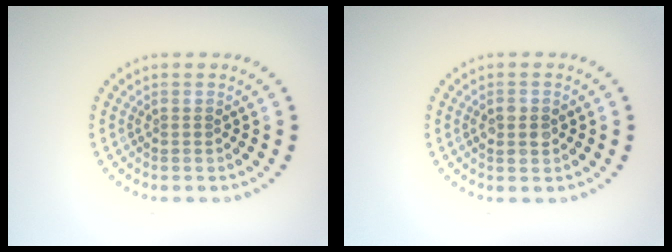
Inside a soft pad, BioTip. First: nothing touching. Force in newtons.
{"total": 2.0, "press": 2.0, "slide": 0.2}